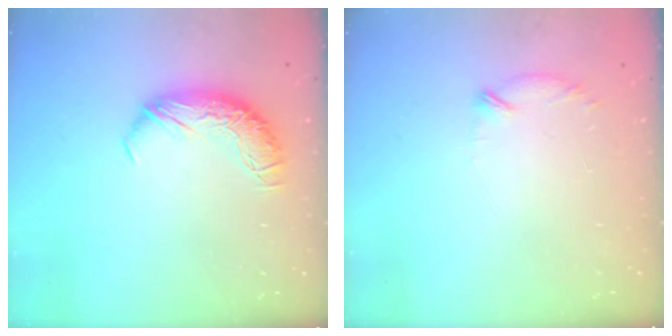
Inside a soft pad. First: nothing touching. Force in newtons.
{"total": 6.6, "press": 6.5, "slide": 1.0}